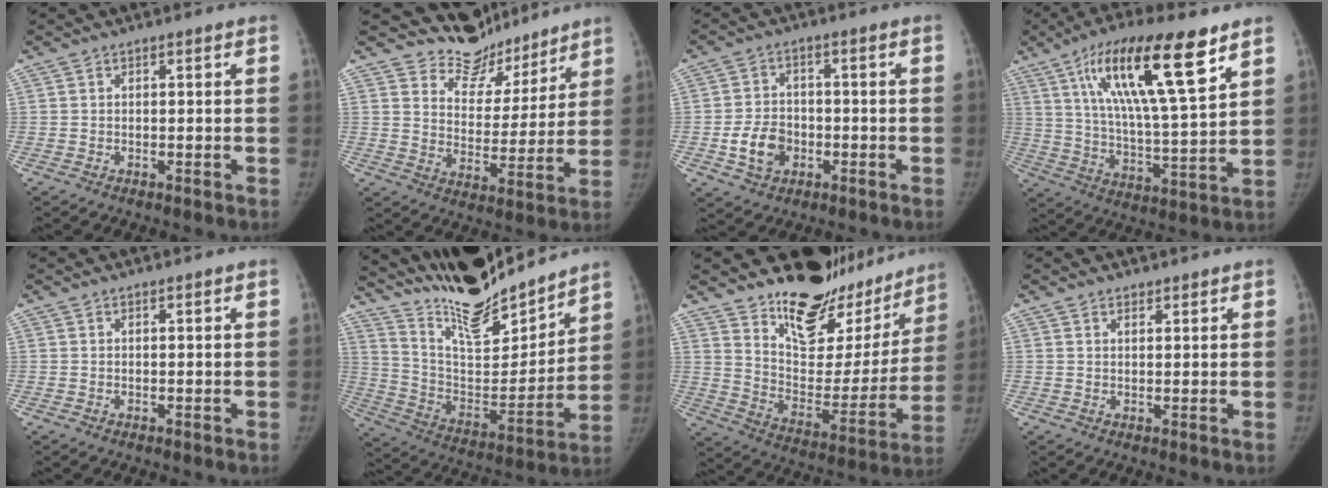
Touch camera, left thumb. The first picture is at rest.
{"total": 11.5, "force": [10.5, 4.7, 0.4], "torque": [0.033, -0.091, 0.169]}
{"total": 7.3, "force": [-2.1, 5.7, 4.1], "torque": [-0.055, 0.013, -0.035]}
{"total": 21.1, "force": [11.0, 4.6, 17.4], "torque": [-0.287, -0.033, 0.193]}
{"total": 0.0}
{"total": 22.0, "force": [19.9, 4.4, 8.3], "torque": [-0.103, -0.105, 0.341]}
{"total": 24.9, "force": [20.4, 10.9, 9.2], "torque": [-0.083, -0.133, 0.298]}
{"total": 1.3, "force": [1.1, 0.7, 0.3], "torque": [0.004, -0.008, 0.017]}